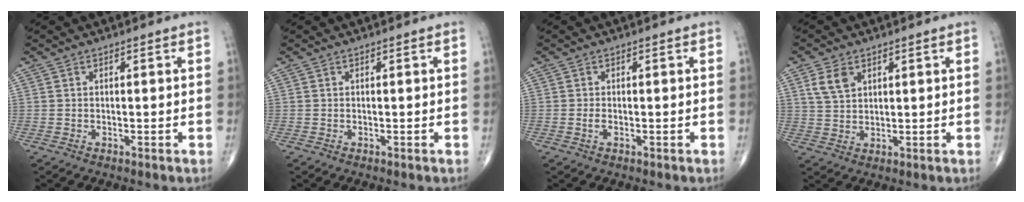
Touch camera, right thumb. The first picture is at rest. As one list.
[{"total": 0.0}, {"total": 0.9, "force": [-0.3, 0.4, 0.8], "torque": [-0.016, -0.001, -0.006]}, {"total": 4.6, "force": [2.3, 3.0, 2.8], "torque": [-0.046, -0.005, 0.049]}]